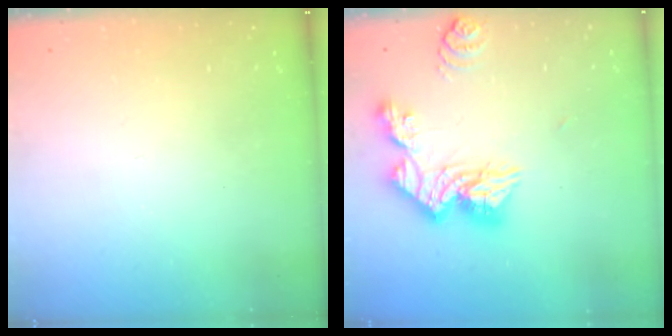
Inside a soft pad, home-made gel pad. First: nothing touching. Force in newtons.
{"total": 14.2, "press": 14.1, "slide": 1.4}